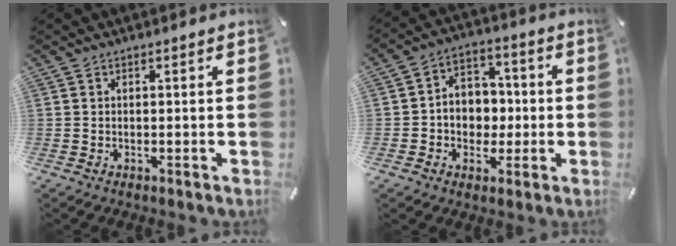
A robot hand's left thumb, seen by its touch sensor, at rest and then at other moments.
{"total": 8.2, "force": [-1.2, 7.3, 3.5], "torque": [-0.058, 0.019, -0.017]}